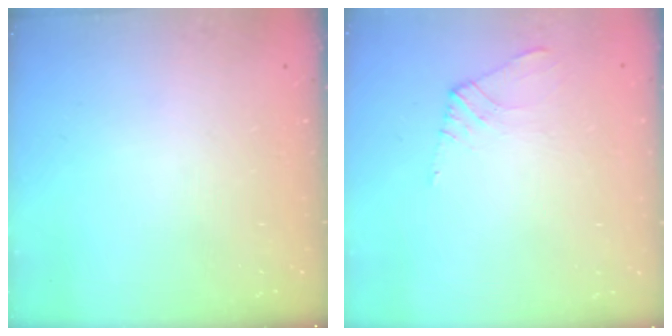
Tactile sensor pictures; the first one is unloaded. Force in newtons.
{"total": 3.0, "press": 3.0, "slide": 0.4}